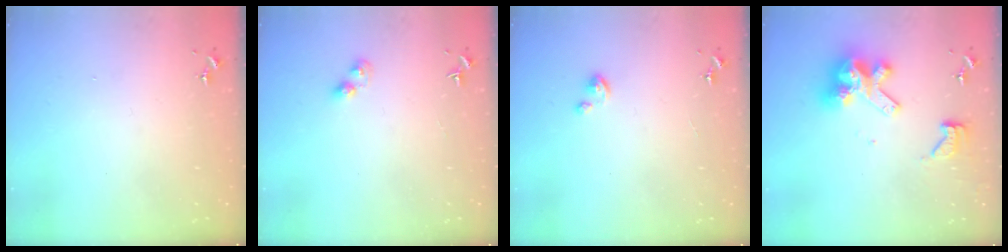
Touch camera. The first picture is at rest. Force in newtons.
{"total": 3.3, "press": 3.2, "slide": 0.5}
{"total": 2.9, "press": 2.9, "slide": 0.2}
{"total": 14.5, "press": 14.4, "slide": 1.8}